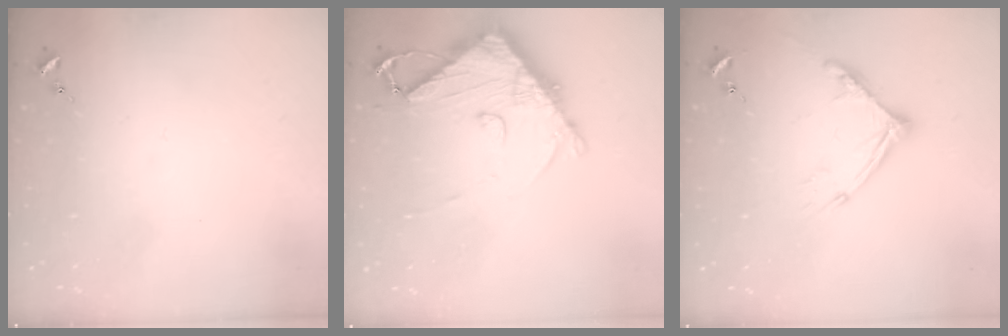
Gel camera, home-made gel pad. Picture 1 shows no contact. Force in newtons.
{"total": 11.0, "press": 10.9, "slide": 1.4}
{"total": 12.8, "press": 12.7, "slide": 1.2}